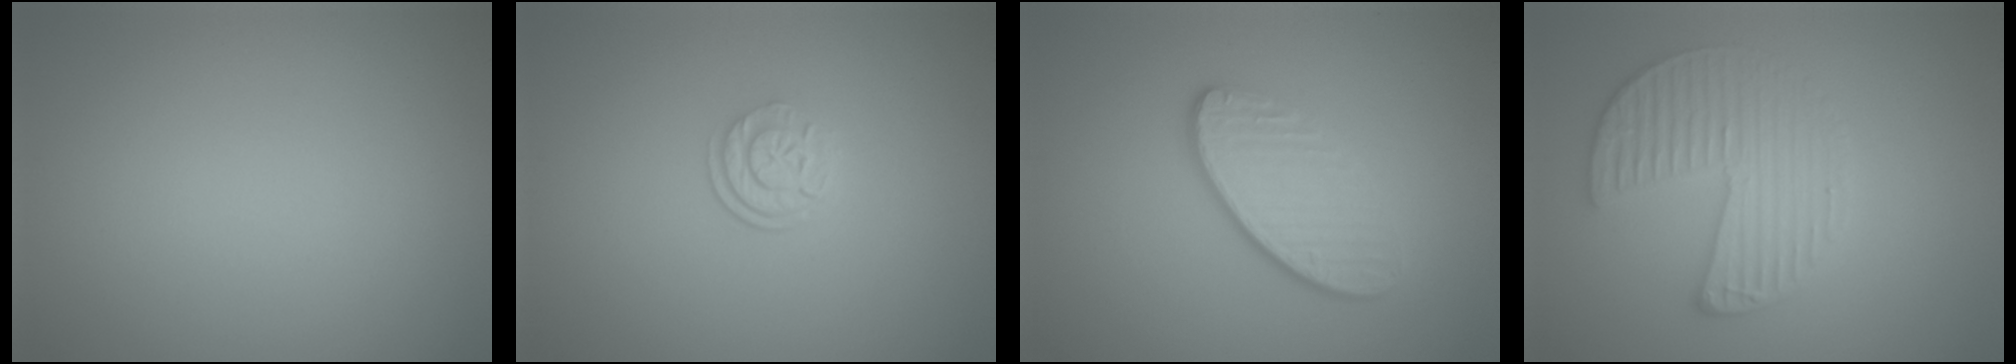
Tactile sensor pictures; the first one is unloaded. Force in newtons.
{"total": 2.5, "press": 1.8, "slide": 1.8}
{"total": 4.2, "press": 3.1, "slide": 2.8}
{"total": 3.6, "press": 3.6, "slide": 0.1}